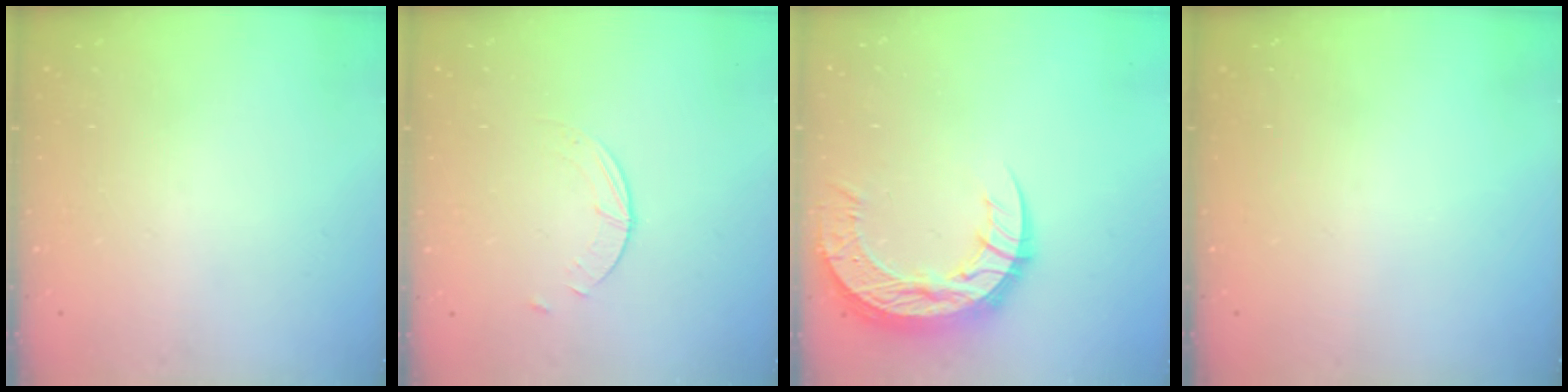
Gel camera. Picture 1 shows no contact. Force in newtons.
{"total": 0.9, "press": 0.9, "slide": 0.2}
{"total": 15.4, "press": 15.3, "slide": 1.2}
{"total": 0.0}